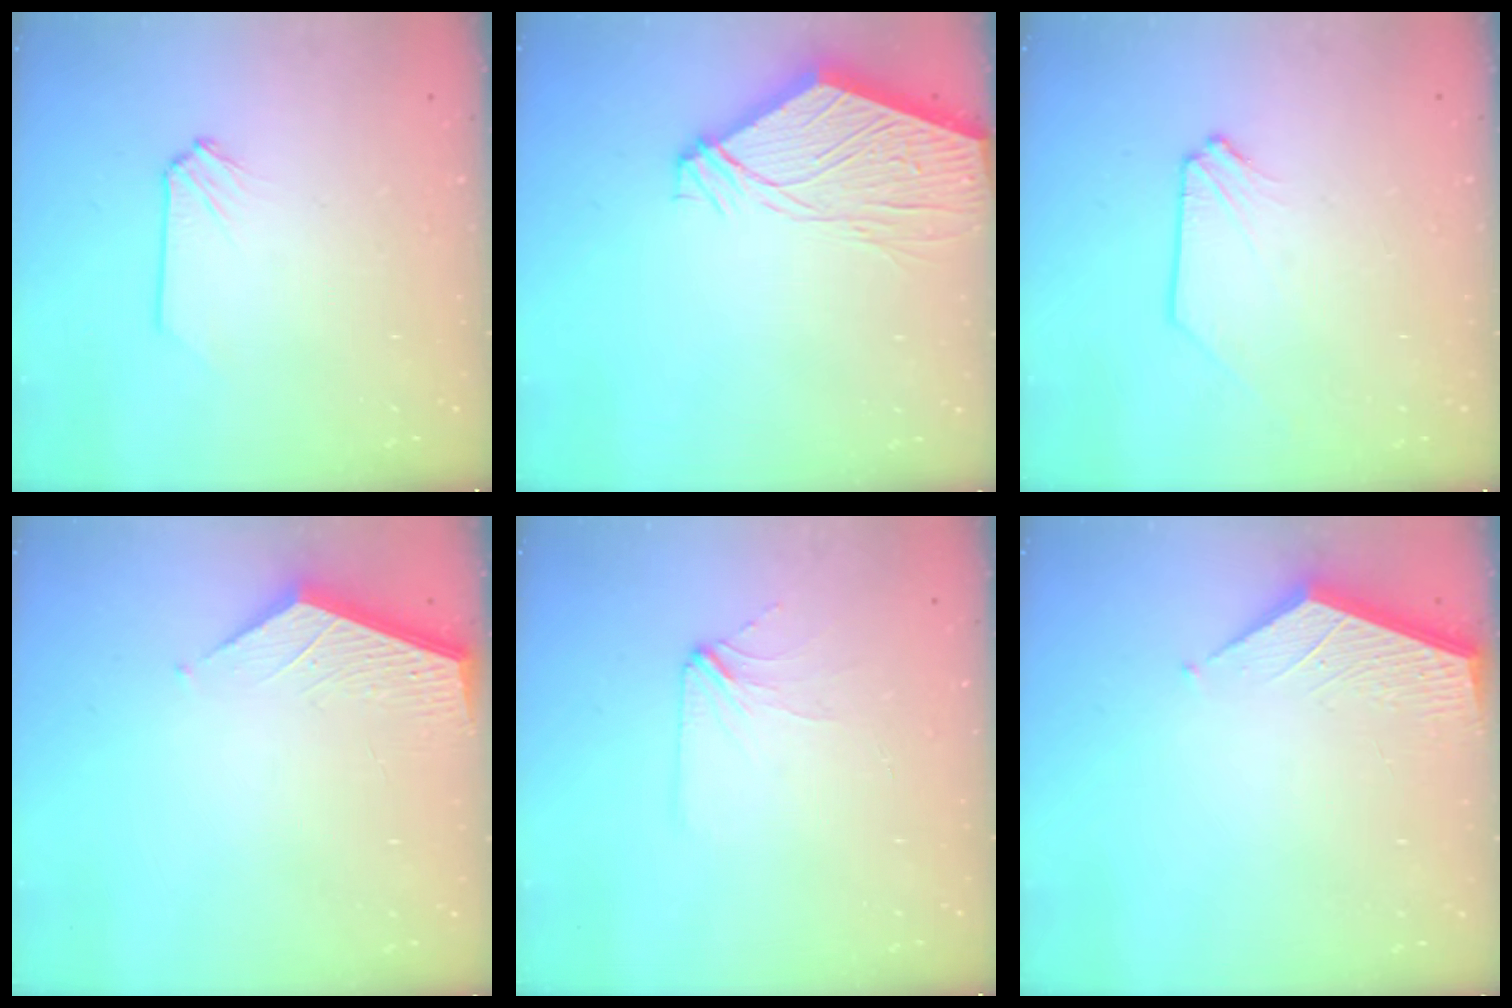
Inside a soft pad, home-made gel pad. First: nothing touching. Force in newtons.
{"total": 13.4, "press": 13.2, "slide": 1.9}
{"total": 0.8, "press": 0.8, "slide": 0.1}
{"total": 3.8, "press": 3.8, "slide": 0.3}
{"total": 2.8, "press": 2.8, "slide": 0.4}
{"total": 3.6, "press": 3.6, "slide": 0.2}